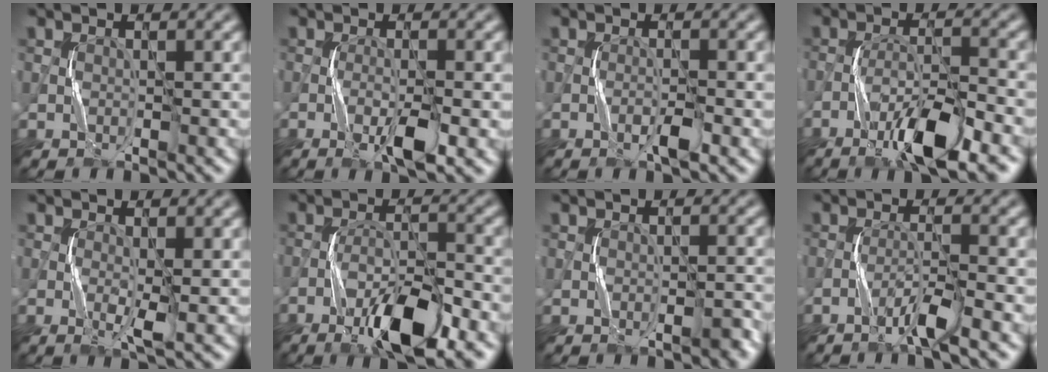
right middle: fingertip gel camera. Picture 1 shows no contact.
{"total": 3.3, "force": [-1.4, 0.4, 2.9], "torque": [-0.055, 0.000, -0.026]}
{"total": 1.6, "force": [-0.9, 0.1, 1.3], "torque": [-0.022, 0.004, -0.018]}
{"total": 6.7, "force": [-4.3, 1.3, 5.0], "torque": [-0.091, 0.003, -0.073]}
{"total": 1.8, "force": [-0.1, 0.2, 1.8], "torque": [-0.038, -0.003, -0.002]}
{"total": 7.7, "force": [-4.8, 1.9, 5.7], "torque": [-0.099, 0.003, -0.079]}
{"total": 1.7, "force": [-0.8, 0.6, 1.4], "torque": [-0.019, 0.002, -0.011]}
{"total": 2.5, "force": [-1.8, -0.2, 1.7], "torque": [-0.033, 0.009, -0.040]}